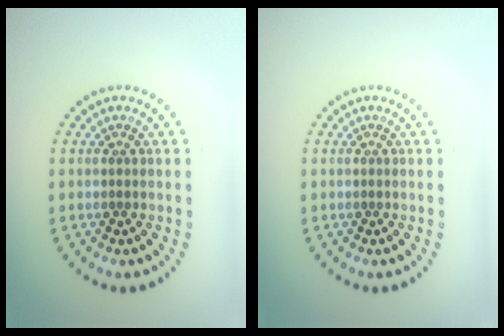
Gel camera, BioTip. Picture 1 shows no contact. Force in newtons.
{"total": 0.0}